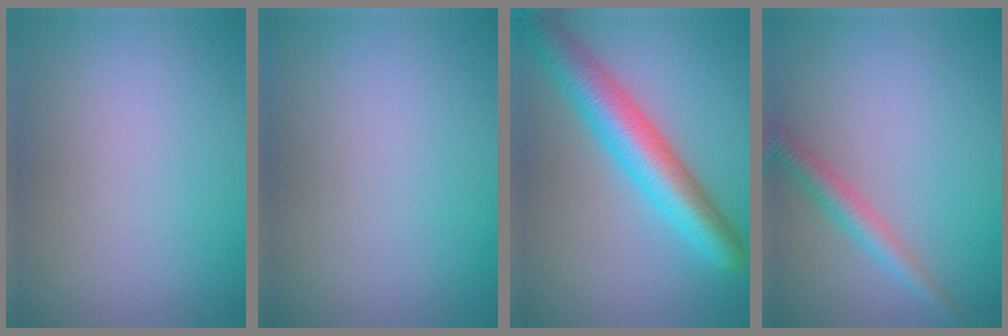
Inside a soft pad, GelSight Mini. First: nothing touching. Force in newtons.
{"total": 0.0}
{"total": 6.7, "press": 6.7, "slide": 0.2}
{"total": 2.3, "press": 2.3, "slide": 0.1}